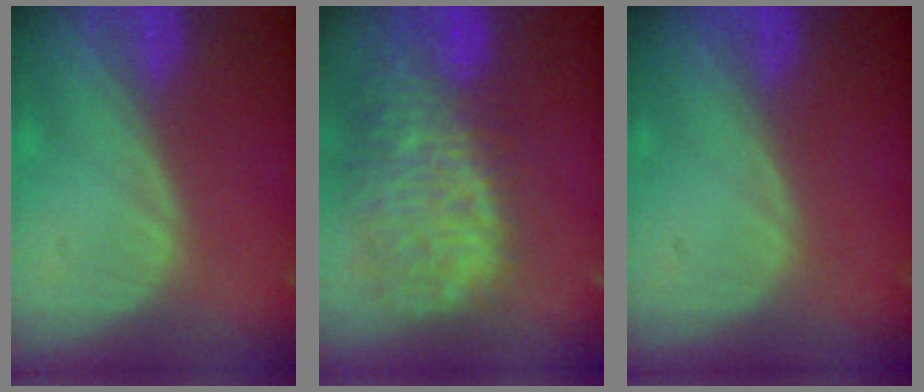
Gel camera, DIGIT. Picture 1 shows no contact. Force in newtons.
{"total": 13.8, "press": 11.3, "slide": 7.9}
{"total": 0.0}